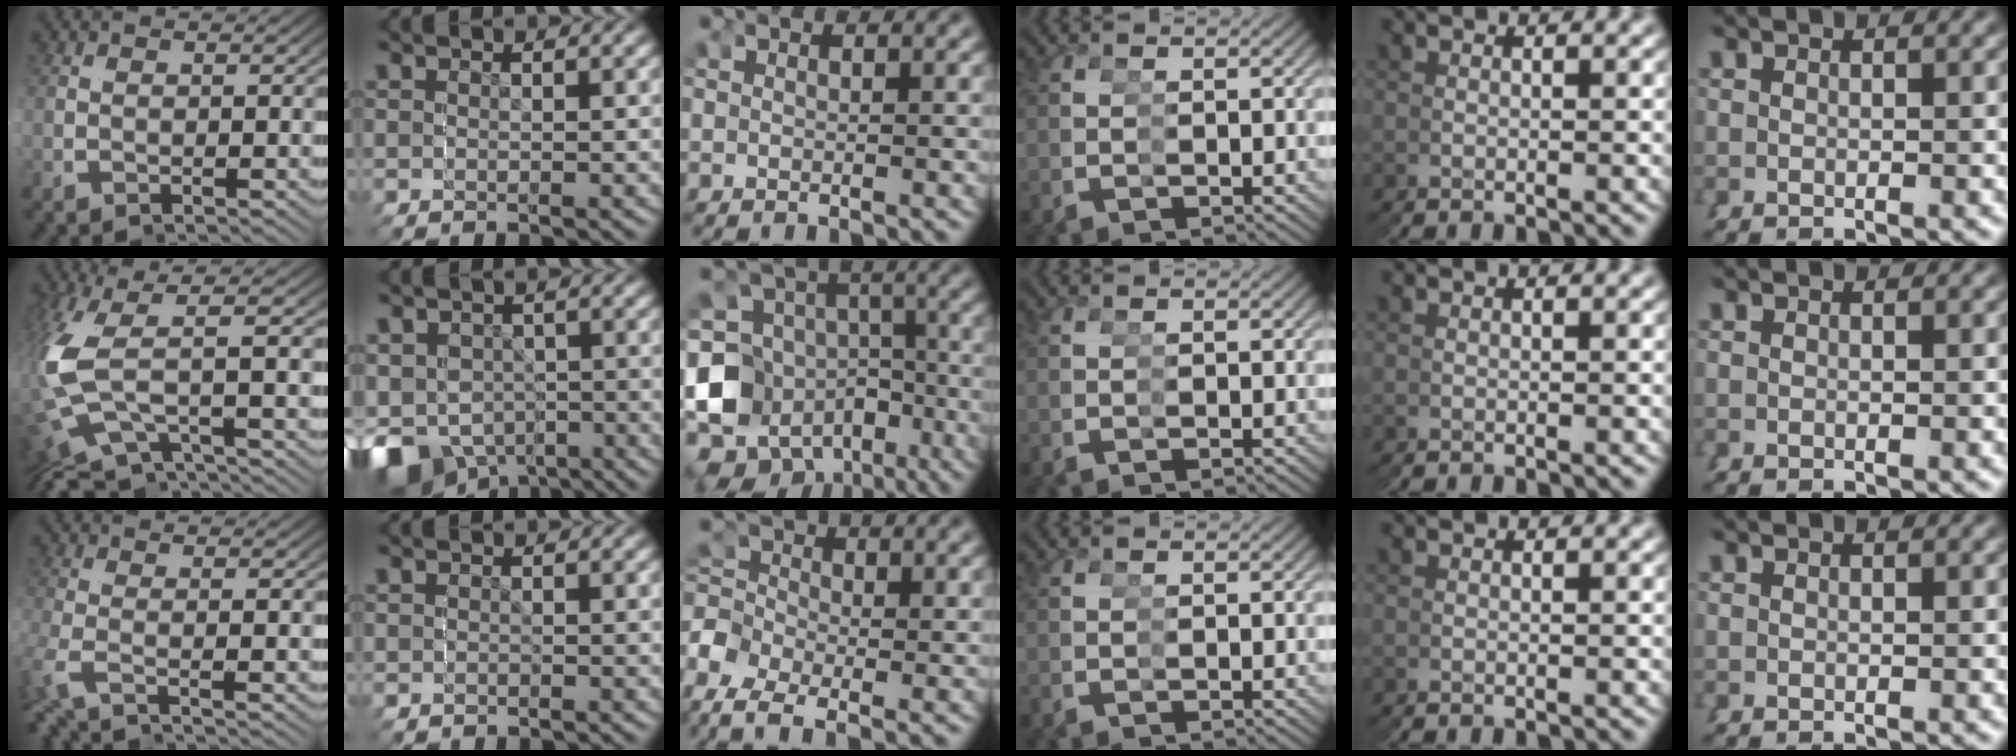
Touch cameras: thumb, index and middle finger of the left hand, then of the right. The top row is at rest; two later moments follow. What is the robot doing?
{"motion": "grasp_and_lifting", "object": "stress ball aka squeeze ball"}